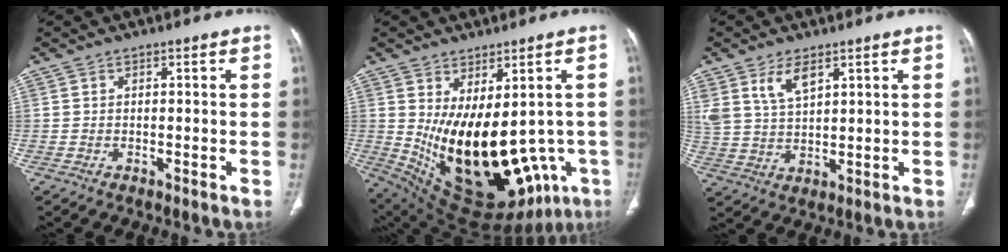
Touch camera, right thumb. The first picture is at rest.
{"total": 23.5, "force": [-3.8, 12.5, 19.6], "torque": [-0.276, -0.029, -0.016]}
{"total": 6.3, "force": [3.7, 2.8, 4.2], "torque": [-0.077, -0.020, 0.079]}